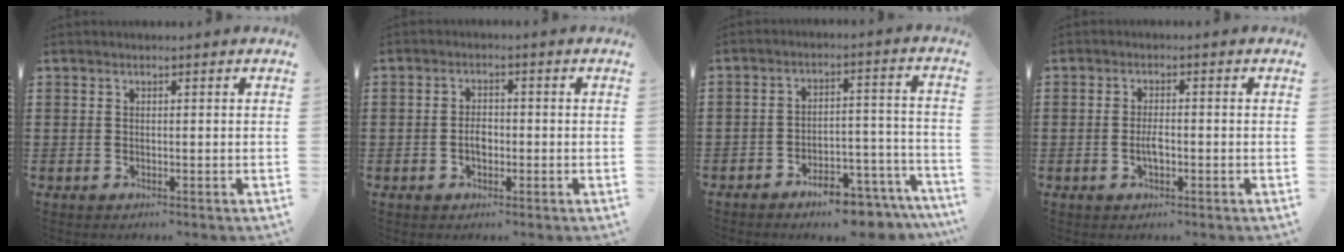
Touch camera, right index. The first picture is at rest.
{"total": 2.6, "force": [-0.5, 1.5, 2.0], "torque": [-0.031, 0.000, -0.012]}
{"total": 6.8, "force": [-6.3, 1.2, 2.3], "torque": [-0.030, 0.022, -0.117]}
{"total": 2.8, "force": [-0.8, 1.0, 2.5], "torque": [-0.054, -0.001, -0.016]}